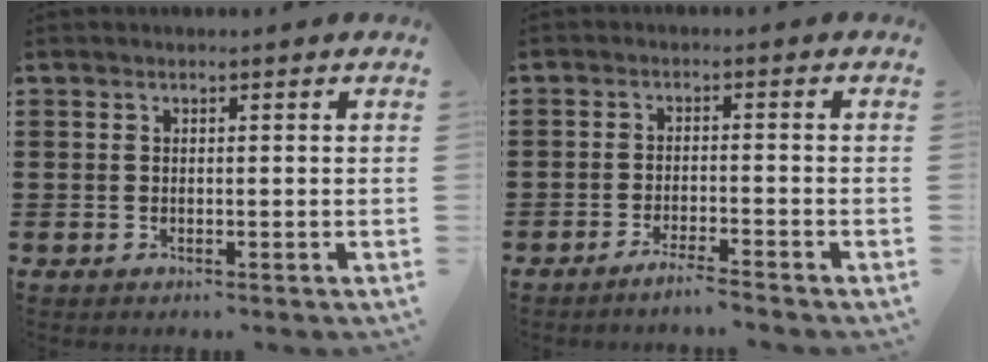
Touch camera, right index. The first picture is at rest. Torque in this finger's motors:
{"motor_torque": [1.16, 0.98, -0.07, -0.03]}